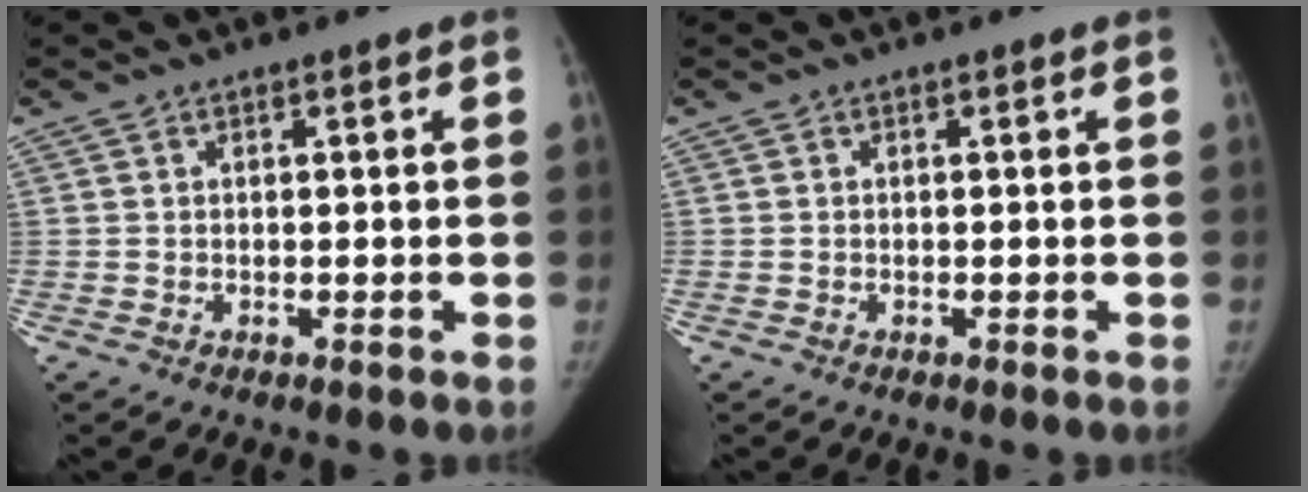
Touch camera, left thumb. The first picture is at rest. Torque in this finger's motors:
{"motor_torque": [0.01, 0.01, 0.19, -0.19, 0.00]}